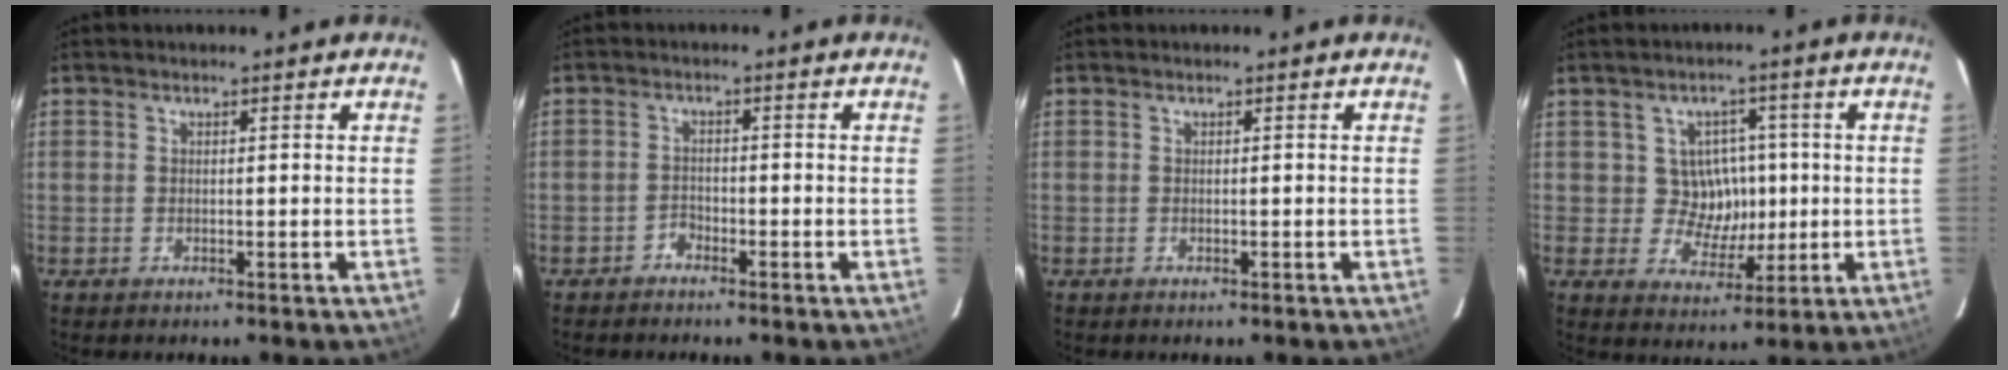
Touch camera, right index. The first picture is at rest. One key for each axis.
{"total": 1.7, "fx": -1.4, "fy": 0.8, "fz": 0.1, "tx": 0.000, "ty": 0.004, "tz": -0.027}
{"total": 0.0}
{"total": 6.6, "fx": 0.3, "fy": 6.3, "fz": 1.7, "tx": -0.032, "ty": 0.012, "tz": 0.008}